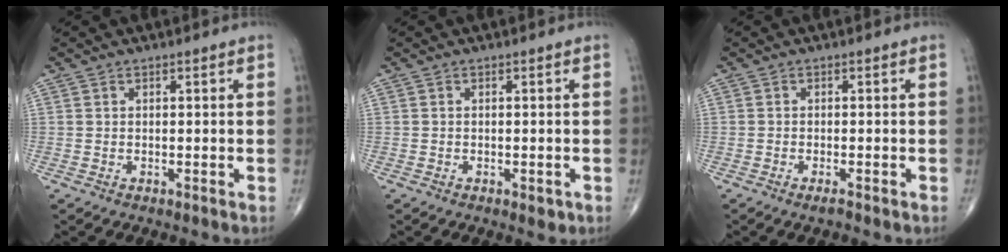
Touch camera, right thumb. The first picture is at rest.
{"total": 1.6, "force": [-0.7, 0.8, 1.2], "torque": [-0.014, -0.002, -0.007]}
{"total": 1.3, "force": [-0.9, 0.2, 0.9], "torque": [-0.021, -0.003, -0.018]}